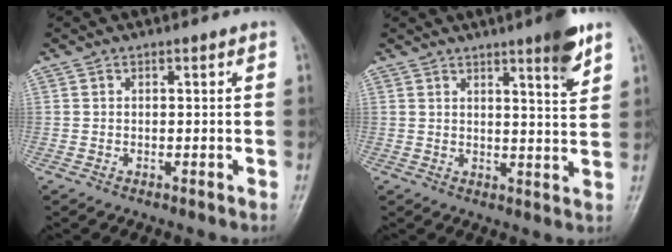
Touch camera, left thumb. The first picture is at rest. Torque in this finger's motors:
{"motor_torque": [1.33, 0.59, 0.67, -0.76, 0.18]}